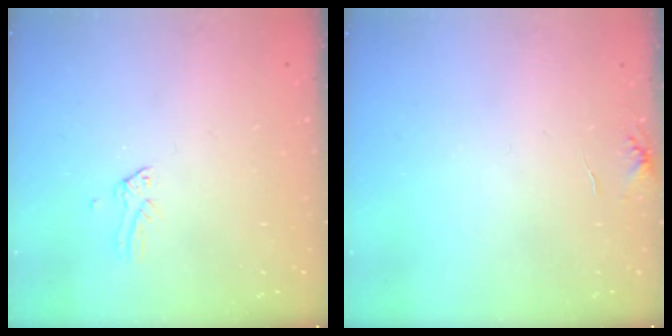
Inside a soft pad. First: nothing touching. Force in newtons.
{"total": 5.4, "press": 5.4, "slide": 0.6}